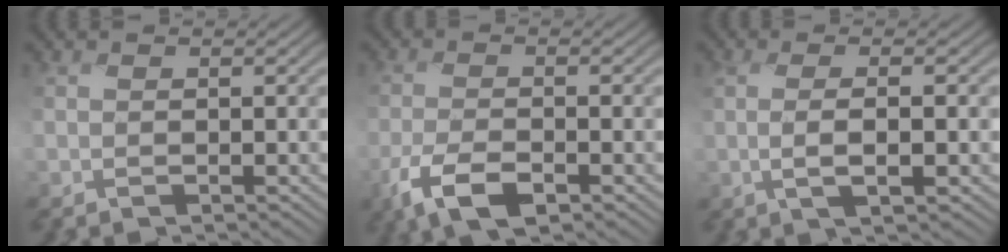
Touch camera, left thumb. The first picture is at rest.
{"total": 5.9, "force": [-3.4, 2.6, 4.1], "torque": [-0.092, -0.009, -0.068]}
{"total": 3.5, "force": [-0.3, 0.7, 3.4], "torque": [-0.071, -0.001, -0.007]}